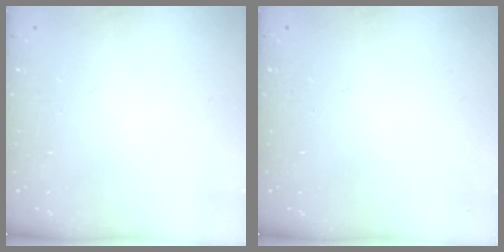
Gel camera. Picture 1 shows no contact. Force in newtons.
{"total": 0.0}